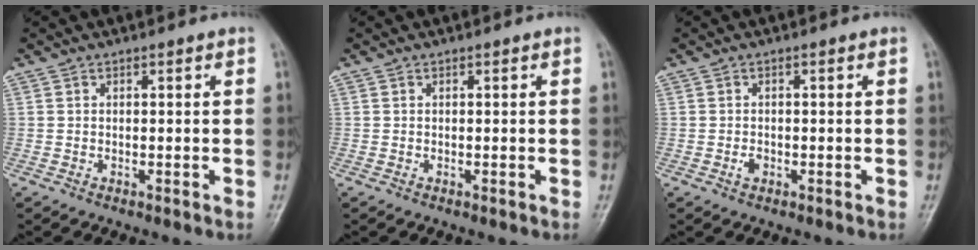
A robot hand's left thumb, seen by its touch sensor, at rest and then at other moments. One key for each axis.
{"total": 0.0}
{"total": 1.4, "fx": -0.5, "fy": 0.9, "fz": 0.9, "tx": -0.012, "ty": 0.004, "tz": -0.009}